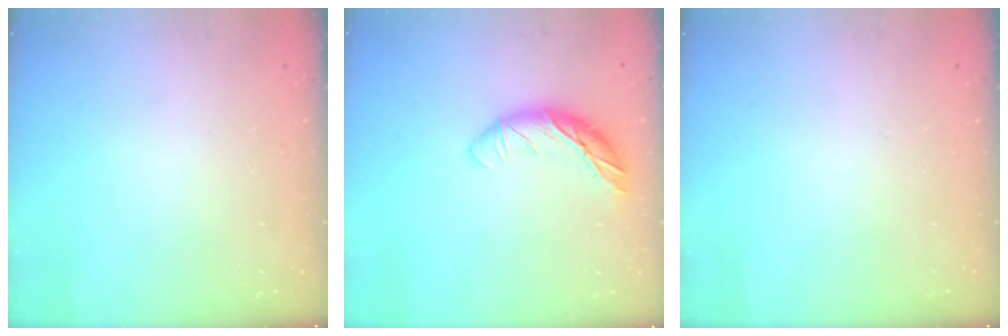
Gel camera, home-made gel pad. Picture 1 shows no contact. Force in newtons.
{"total": 11.1, "press": 11.1, "slide": 0.7}
{"total": 0.0}